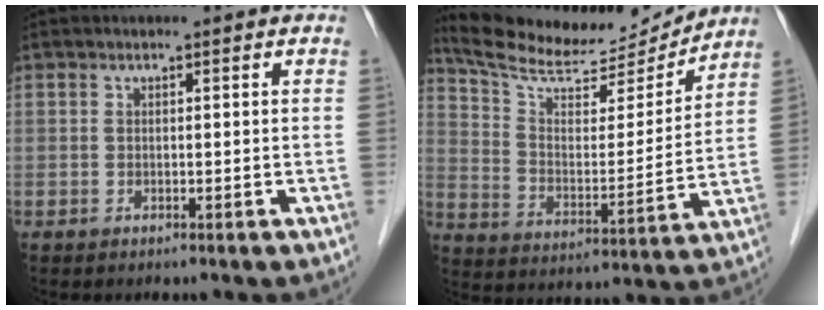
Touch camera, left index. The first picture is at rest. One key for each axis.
{"total": 17.1, "fx": 16.3, "fy": 2.8, "fz": 4.2, "tx": -0.079, "ty": -0.011, "tz": 0.260}